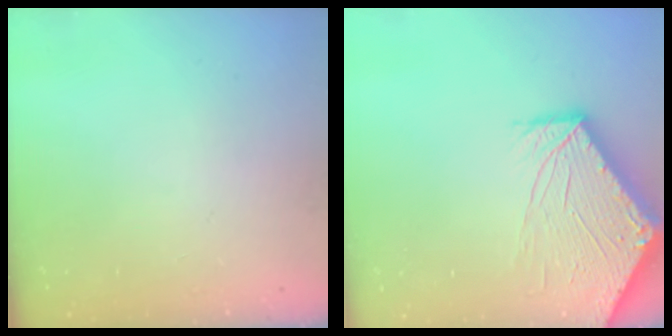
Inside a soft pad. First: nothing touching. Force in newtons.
{"total": 11.1, "press": 11.0, "slide": 1.3}